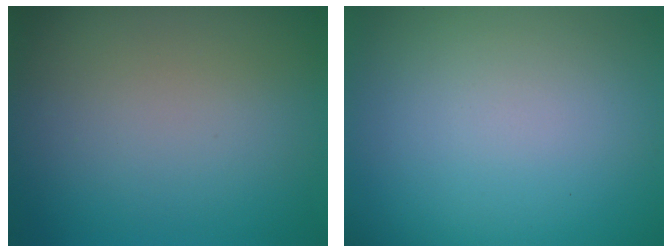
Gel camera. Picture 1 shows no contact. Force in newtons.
{"total": 0.0}